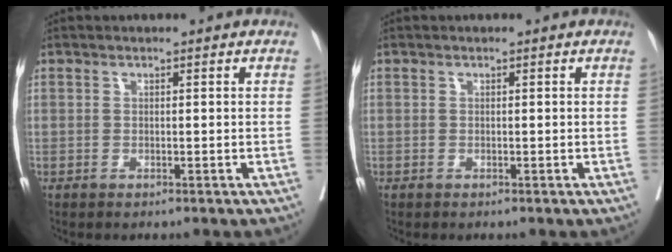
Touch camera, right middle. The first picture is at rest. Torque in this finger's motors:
{"motor_torque": [0.38, -0.71, -0.10, -0.21]}